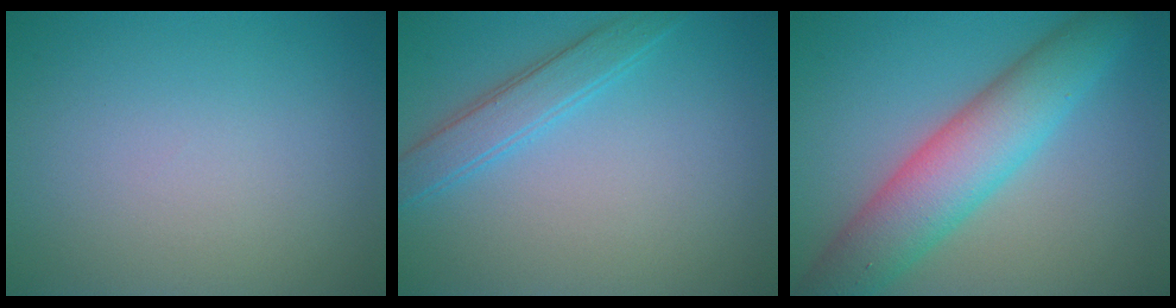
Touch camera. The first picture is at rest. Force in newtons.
{"total": 2.8, "press": 2.8, "slide": 0.1}
{"total": 7.4, "press": 7.4, "slide": 0.4}